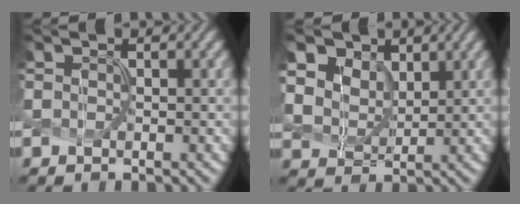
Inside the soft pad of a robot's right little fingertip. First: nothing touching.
{"total": 8.2, "force": [4.8, 5.5, 3.8], "torque": [-0.124, 0.018, 0.083]}